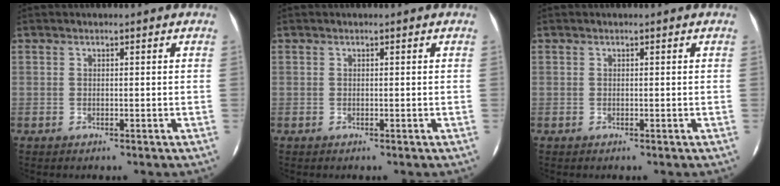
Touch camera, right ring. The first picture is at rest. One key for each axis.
{"total": 0.0}
{"total": 0.0}